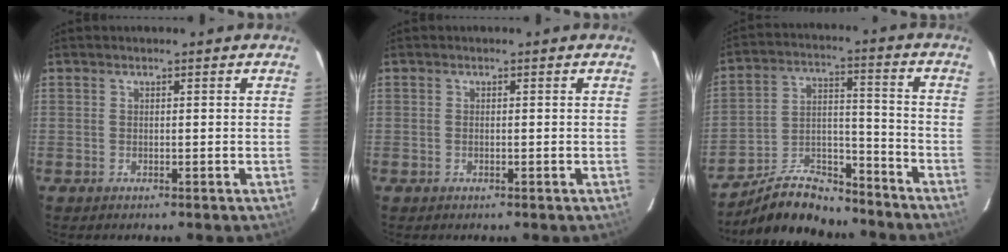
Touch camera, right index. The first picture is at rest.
{"total": 0.0}
{"total": 13.8, "force": [-11.6, 5.3, 5.2], "torque": [-0.107, 0.034, -0.188]}